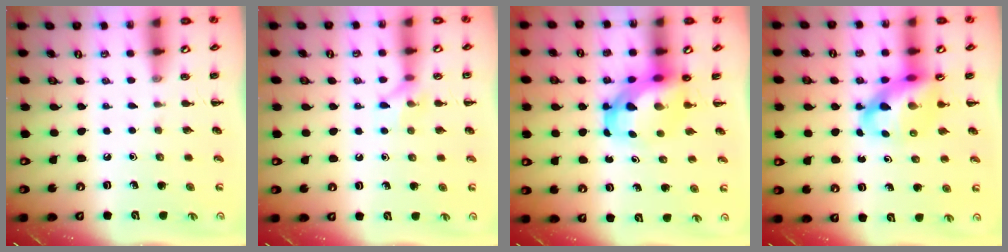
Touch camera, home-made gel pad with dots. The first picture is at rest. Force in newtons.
{"total": 6.6, "press": 6.5, "slide": 0.9}
{"total": 5.6, "press": 5.5, "slide": 1.5}
{"total": 11.3, "press": 10.9, "slide": 3.3}